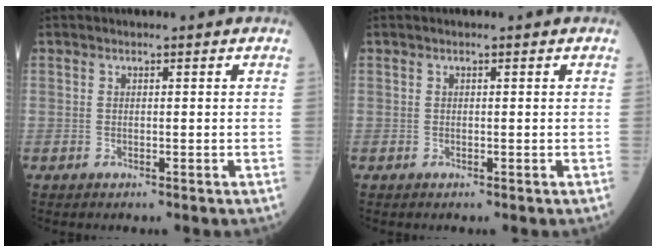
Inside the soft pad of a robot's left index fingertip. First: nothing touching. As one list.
[{"total": 0.0}]